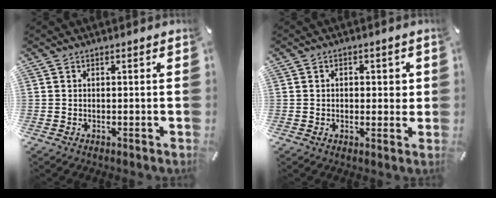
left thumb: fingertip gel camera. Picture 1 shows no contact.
{"total": 3.0, "force": [0.1, 2.3, 1.9], "torque": [-0.013, 0.000, -0.007]}